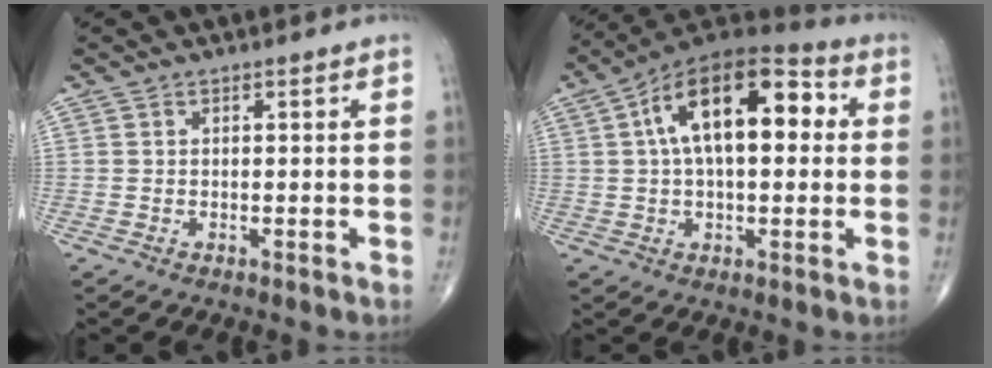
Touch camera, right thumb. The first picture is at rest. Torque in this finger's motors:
{"motor_torque": [1.00, 4.01, 1.62, 0.26, 0.20]}